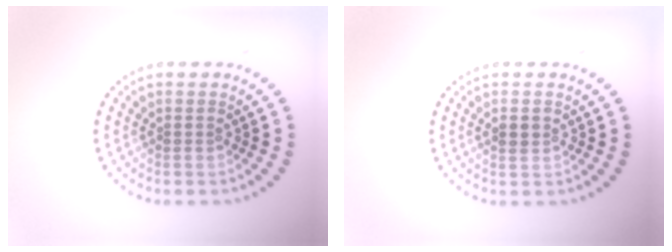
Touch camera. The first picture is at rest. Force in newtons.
{"total": 1.3, "press": 1.2, "slide": 0.4}